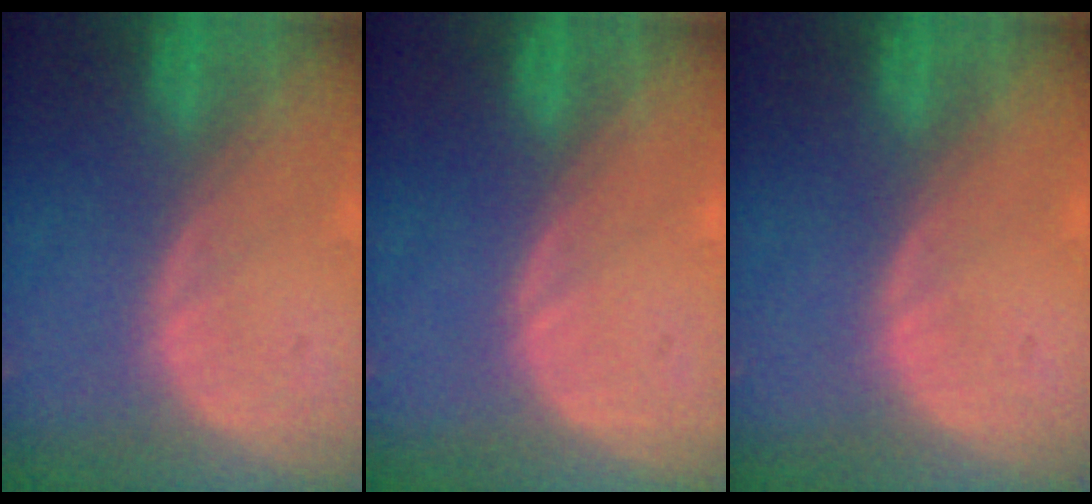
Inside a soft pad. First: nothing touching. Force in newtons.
{"total": 0.0}
{"total": 0.0}